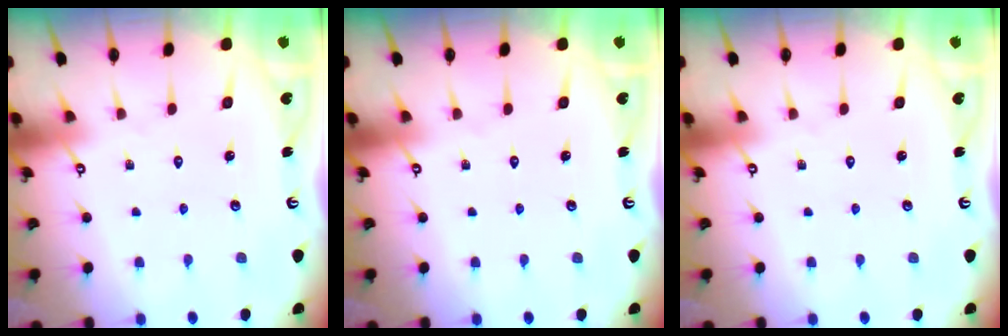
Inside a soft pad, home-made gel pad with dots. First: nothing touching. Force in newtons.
{"total": 0.0}
{"total": 0.0}